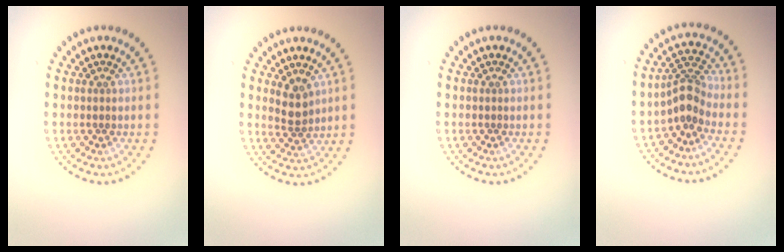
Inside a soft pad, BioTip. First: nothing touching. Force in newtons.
{"total": 2.2, "press": 1.9, "slide": 1.1}
{"total": 0.0}
{"total": 2.8, "press": 2.1, "slide": 1.9}